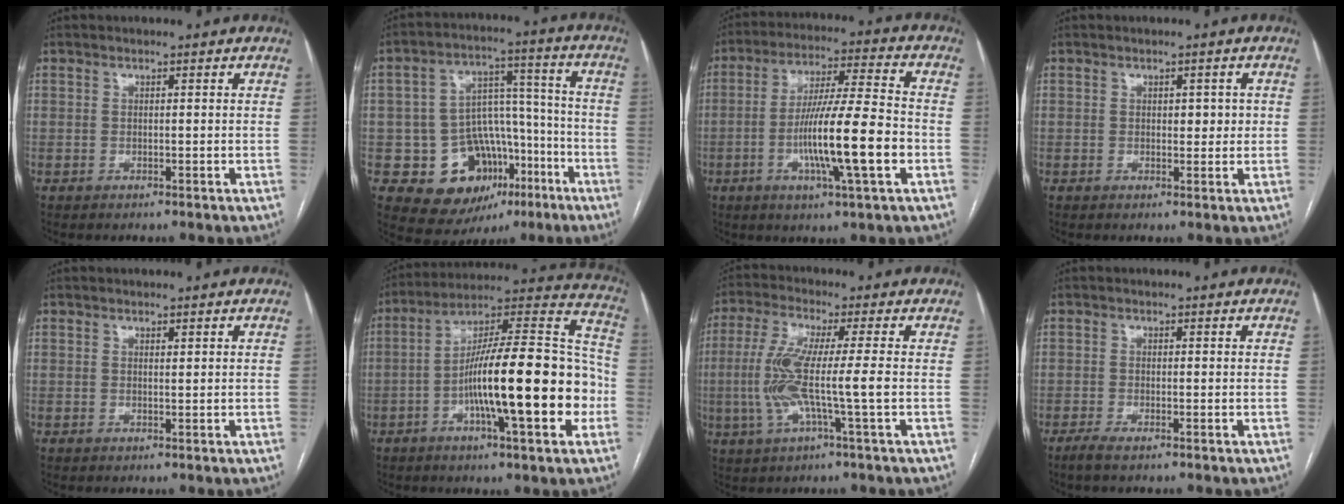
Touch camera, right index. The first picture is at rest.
{"total": 15.3, "force": [-6.8, 11.7, 7.2], "torque": [-0.091, 0.061, -0.085]}
{"total": 14.5, "force": [-3.8, 0.4, 14.0], "torque": [-0.249, -0.005, -0.068]}
{"total": 2.7, "force": [0.4, 1.6, 2.2], "torque": [-0.027, 0.006, 0.007]}
{"total": 0.6, "force": [0.4, 0.1, 0.4], "torque": [-0.008, -0.004, 0.006]}
{"total": 22.7, "force": [-5.2, 3.3, 21.8], "torque": [-0.319, 0.020, -0.082]}
{"total": 9.5, "force": [-1.2, -0.2, 9.4], "torque": [-0.198, 0.000, -0.028]}
{"total": 1.6, "force": [-1.2, 0.1, 1.1], "torque": [-0.029, -0.005, -0.027]}